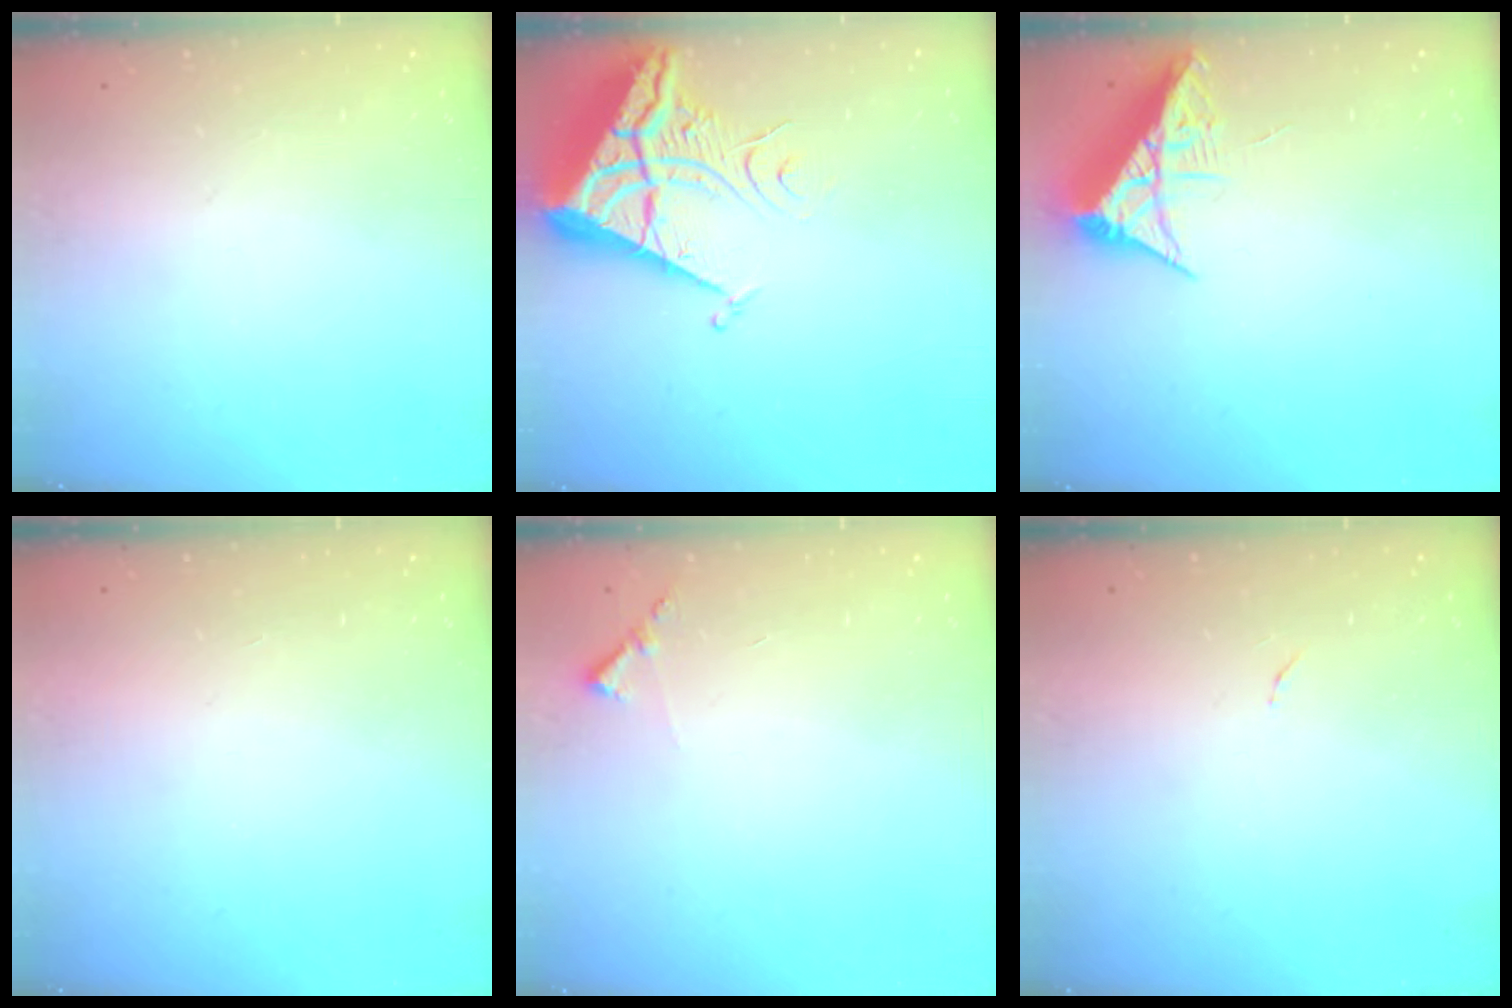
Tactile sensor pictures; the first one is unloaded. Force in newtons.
{"total": 9.6, "press": 9.5, "slide": 1.1}
{"total": 8.4, "press": 8.4, "slide": 0.5}
{"total": 1.5, "press": 1.5, "slide": 0.1}
{"total": 5.8, "press": 5.8, "slide": 0.4}
{"total": 4.0, "press": 4.0, "slide": 0.3}